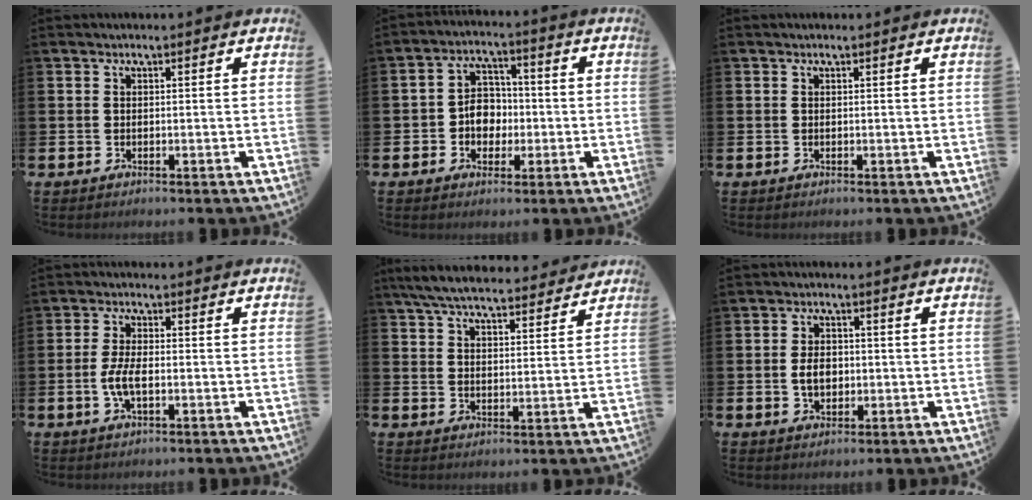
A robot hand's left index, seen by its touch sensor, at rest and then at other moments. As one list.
[{"total": 4.9, "force": [-0.5, 4.3, 2.4], "torque": [-0.042, 0.006, -0.019]}, {"total": 0.0}, {"total": 3.7, "force": [-0.7, 1.5, 3.3], "torque": [-0.057, -0.001, -0.017]}, {"total": 6.8, "force": [6.5, 1.1, 1.9], "torque": [-0.054, -0.033, 0.116]}, {"total": 3.6, "force": [-0.2, 2.6, 2.5], "torque": [-0.027, 0.000, -0.011]}]